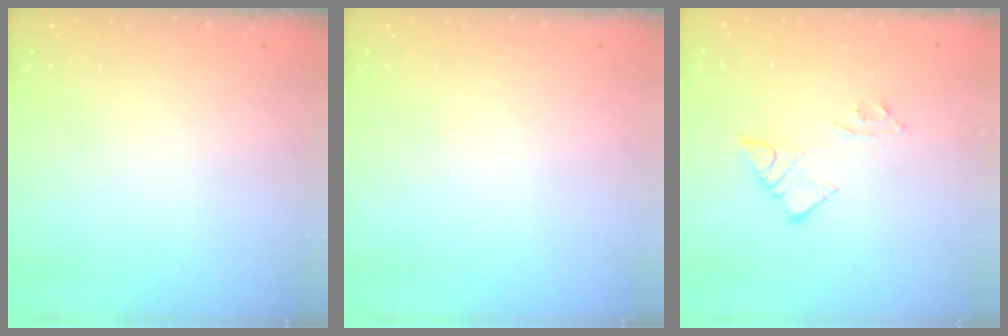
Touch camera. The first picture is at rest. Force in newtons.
{"total": 0.0}
{"total": 7.1, "press": 7.1, "slide": 0.6}